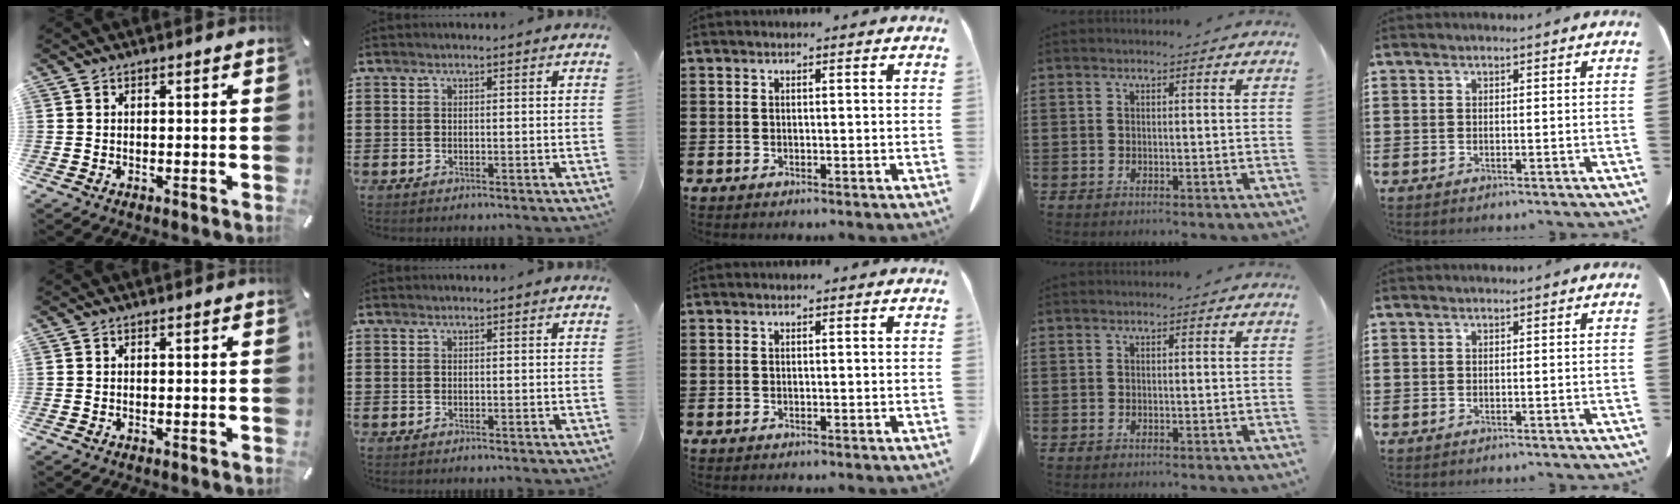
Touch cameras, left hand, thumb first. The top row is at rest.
{}